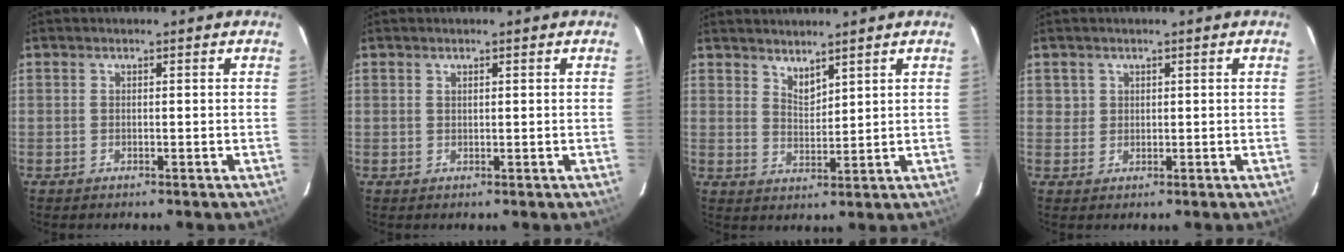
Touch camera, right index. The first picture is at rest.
{"total": 0.5, "force": [0.4, 0.2, 0.3], "torque": [-0.006, 0.002, 0.008]}
{"total": 2.9, "force": [2.5, 0.4, 1.6], "torque": [-0.027, -0.003, 0.042]}
{"total": 1.5, "force": [0.5, 1.4, 0.0], "torque": [0.010, 0.010, 0.008]}